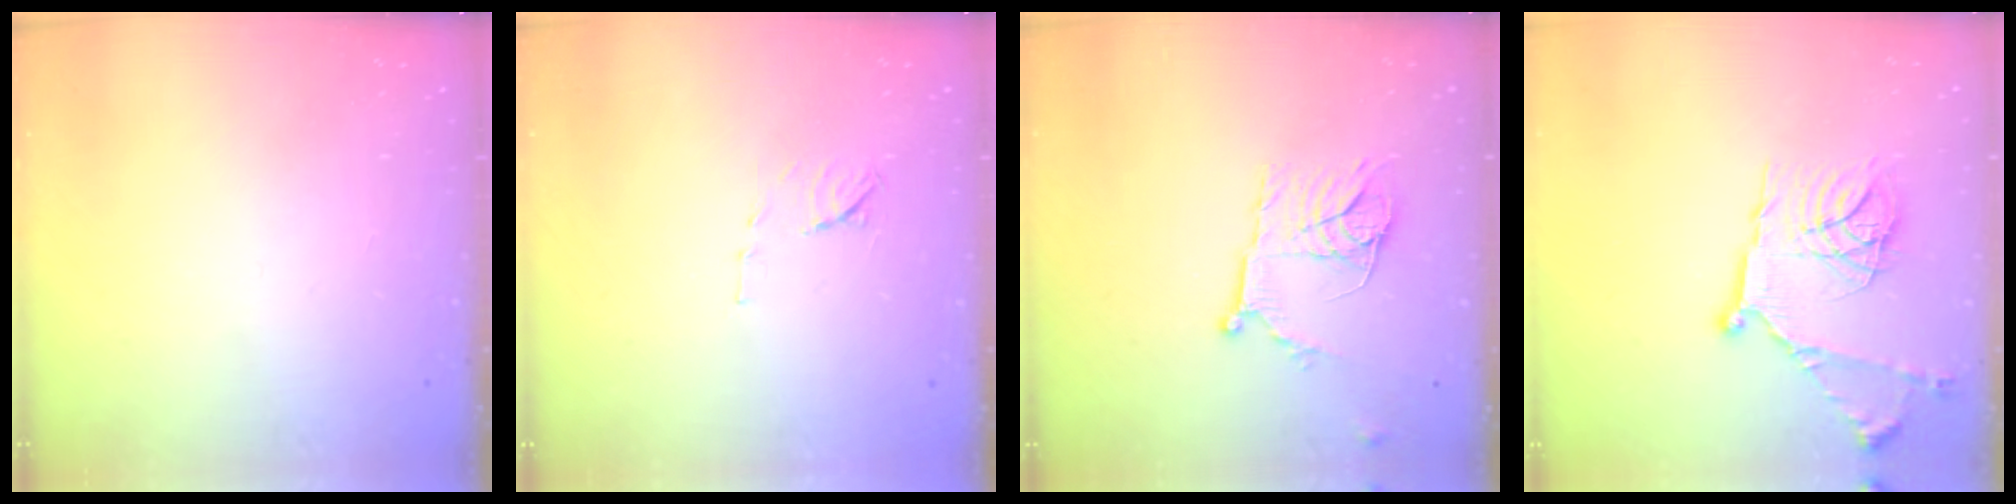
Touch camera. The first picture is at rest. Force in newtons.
{"total": 6.9, "press": 6.9, "slide": 0.7}
{"total": 12.2, "press": 12.1, "slide": 1.1}
{"total": 18.9, "press": 18.8, "slide": 1.9}